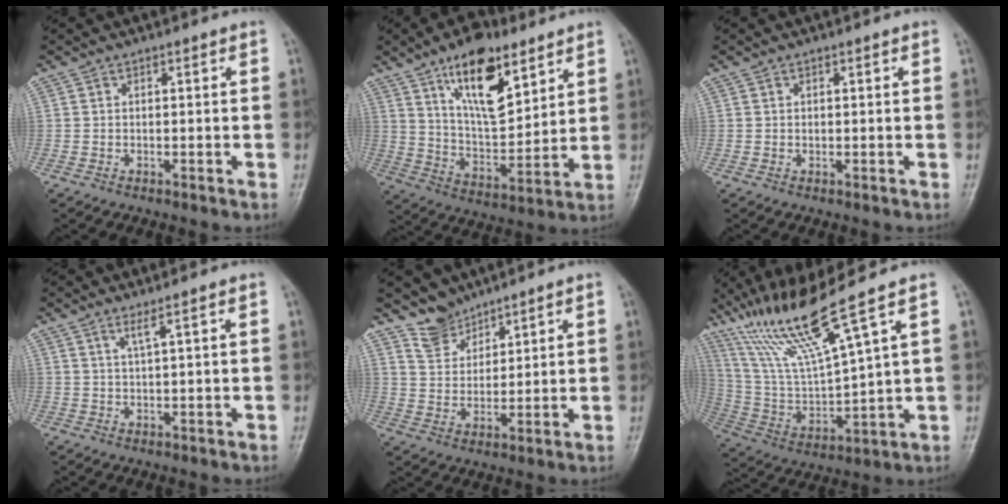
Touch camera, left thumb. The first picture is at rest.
{"total": 16.5, "force": [9.3, 7.2, 11.6], "torque": [-0.159, -0.050, 0.165]}
{"total": 0.9, "force": [0.2, 0.7, 0.6], "torque": [-0.011, 0.000, 0.004]}
{"total": 2.1, "force": [1.2, -0.4, 1.7], "torque": [-0.038, -0.011, 0.029]}
{"total": 5.1, "force": [4.6, 2.2, 0.3], "torque": [0.017, -0.043, 0.099]}
{"total": 17.0, "force": [11.1, 0.9, 12.9], "torque": [-0.248, -0.048, 0.221]}